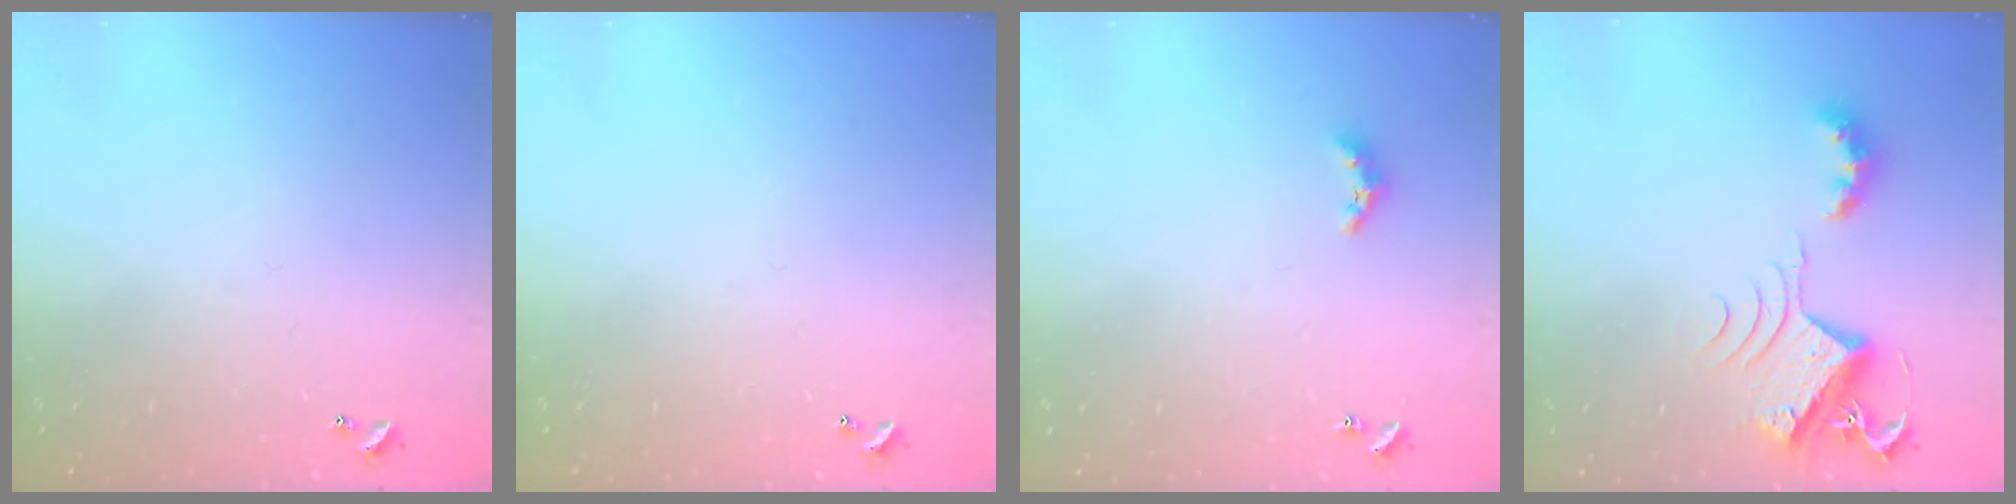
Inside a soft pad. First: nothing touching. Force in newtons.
{"total": 0.0}
{"total": 3.3, "press": 3.3, "slide": 0.6}
{"total": 8.1, "press": 8.1, "slide": 0.1}